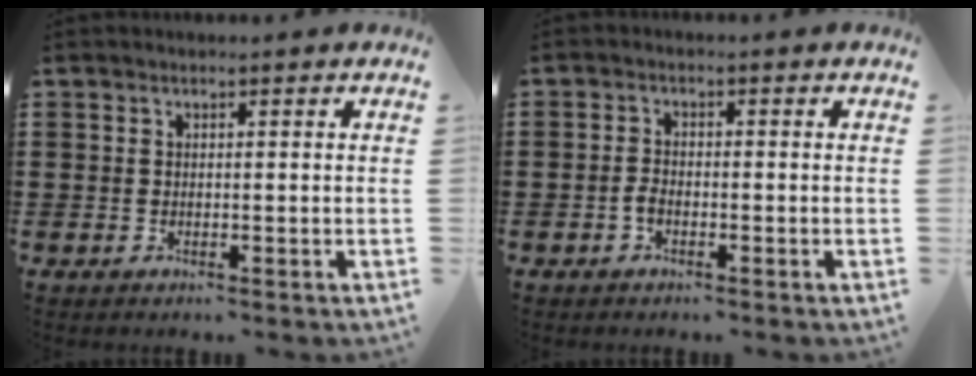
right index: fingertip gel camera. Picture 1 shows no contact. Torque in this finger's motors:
{"motor_torque": [1.25, 0.89, 0.18, 0.03]}